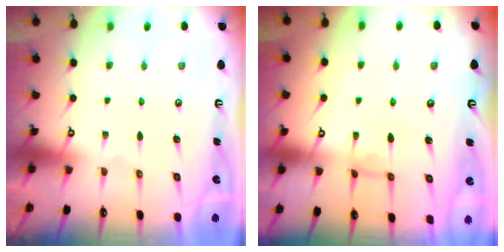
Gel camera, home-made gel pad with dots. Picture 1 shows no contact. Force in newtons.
{"total": 0.7, "press": 0.3, "slide": 0.6}